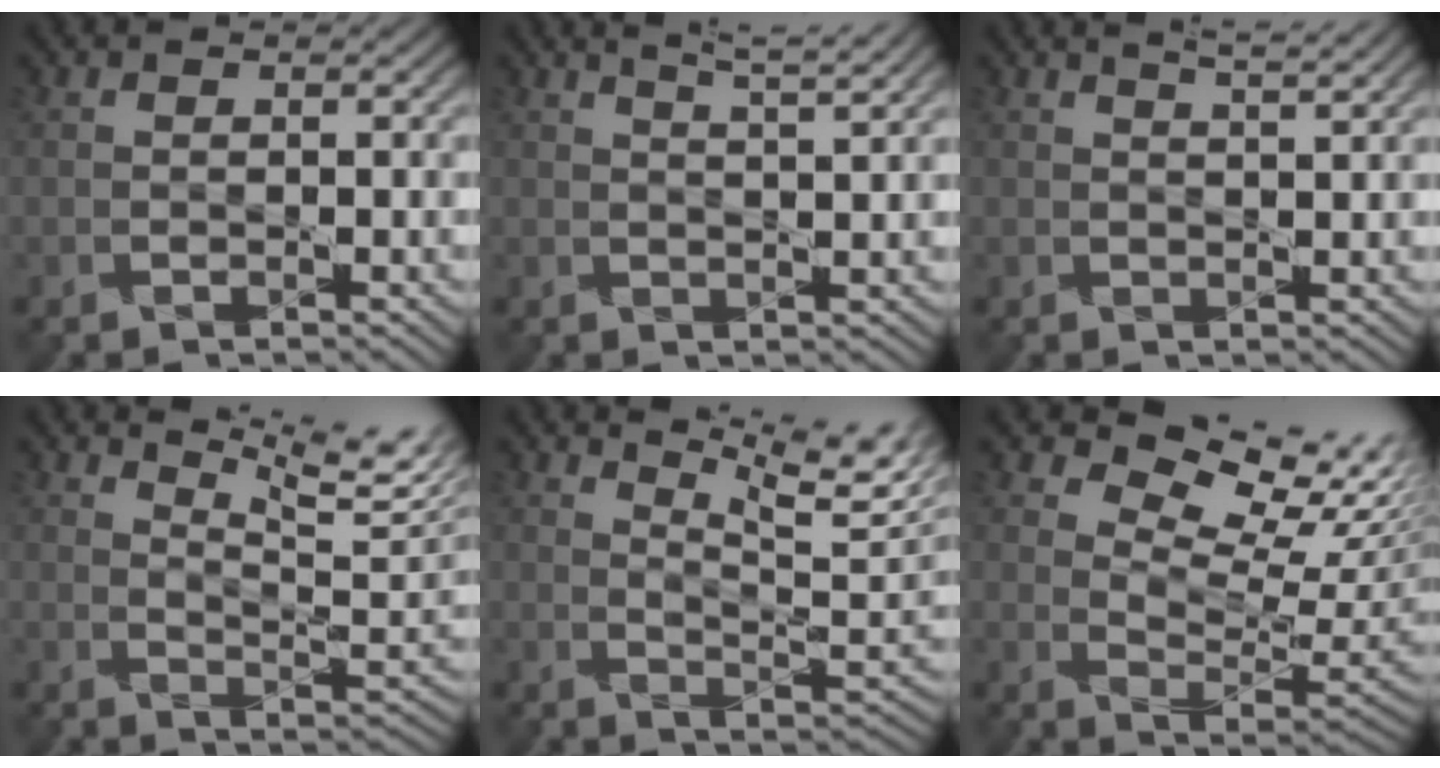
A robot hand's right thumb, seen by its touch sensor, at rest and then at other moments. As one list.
[{"total": 4.2, "force": [3.5, 0.4, 2.4], "torque": [-0.027, 0.012, 0.035]}, {"total": 2.8, "force": [2.5, 0.3, 1.3], "torque": [-0.012, 0.002, 0.021]}, {"total": 8.8, "force": [6.6, 1.6, 5.7], "torque": [-0.105, 0.004, 0.099]}, {"total": 9.3, "force": [6.5, 1.9, 6.4], "torque": [-0.117, 0.005, 0.098]}, {"total": 11.4, "force": [7.4, 4.9, 7.2], "torque": [-0.134, 0.009, 0.118]}]